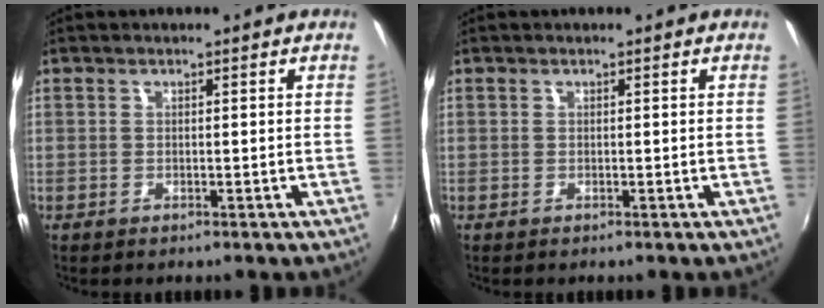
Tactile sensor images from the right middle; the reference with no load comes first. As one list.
[{"total": 0.0}]